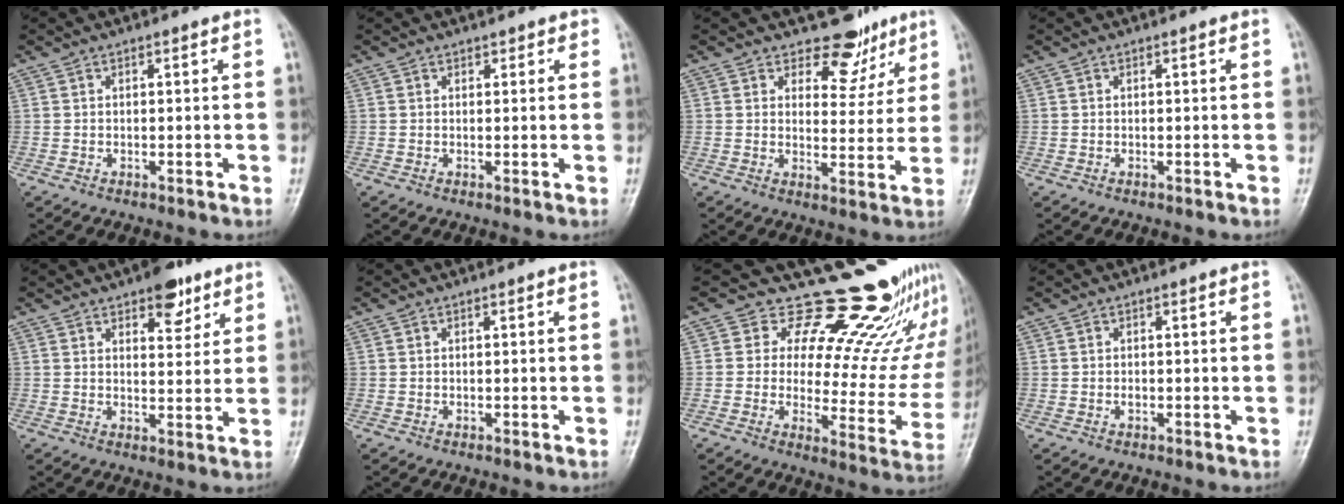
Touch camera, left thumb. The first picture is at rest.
{"total": 1.1, "force": [0.8, 0.7, 0.2], "torque": [0.011, -0.003, 0.006]}
{"total": 7.5, "force": [5.7, 4.5, 1.7], "torque": [0.013, -0.040, 0.077]}
{"total": 0.0}
{"total": 7.3, "force": [4.6, 3.6, 4.5], "torque": [-0.033, -0.022, 0.061]}
{"total": 0.0}
{"total": 21.2, "force": [18.0, 7.5, 8.3], "torque": [-0.046, -0.148, 0.218]}
{"total": 0.7, "force": [-0.1, 0.5, 0.5], "torque": [-0.006, 0.000, -0.002]}